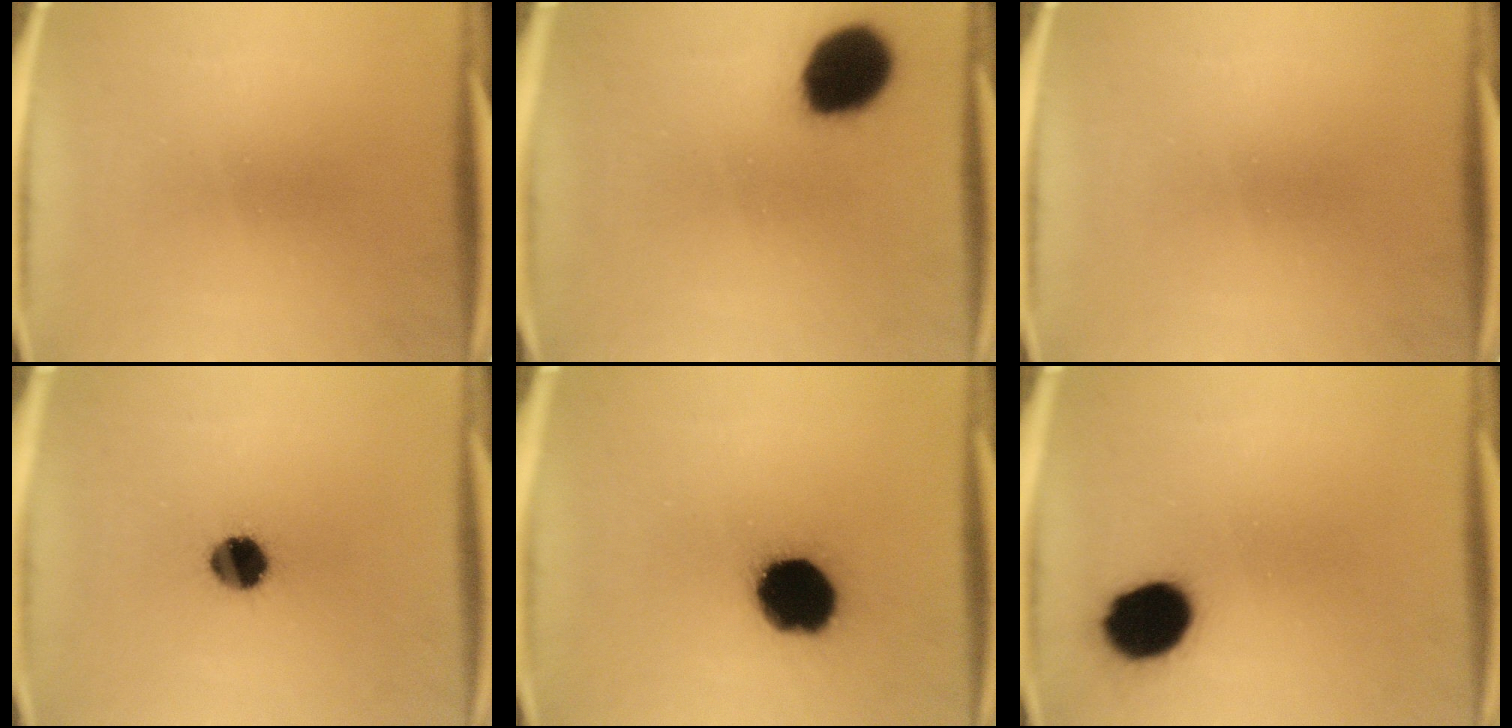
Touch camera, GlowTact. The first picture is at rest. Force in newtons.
{"total": 15.3}
{"total": 0.0}
{"total": 8.0}
{"total": 18.2}
{"total": 13.2}